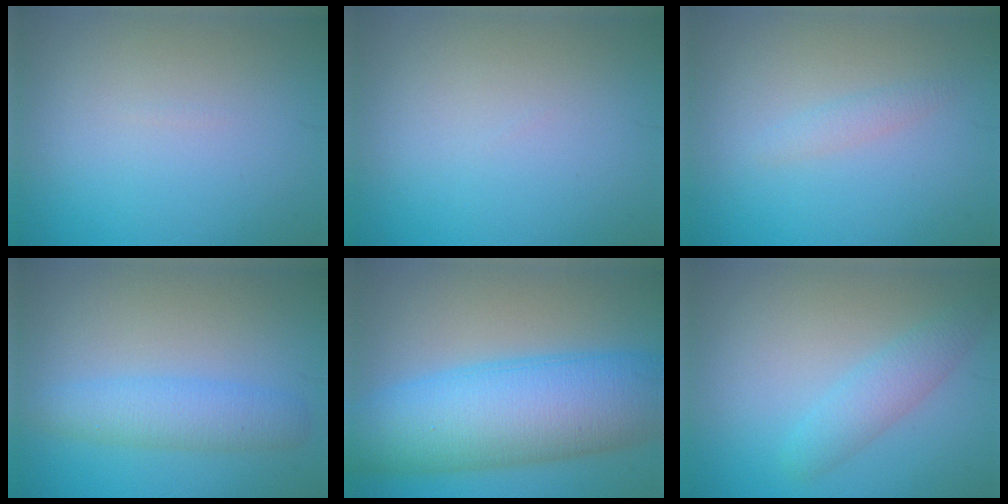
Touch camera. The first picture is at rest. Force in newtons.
{"total": 0.0}
{"total": 1.0, "press": 1.0, "slide": 0.1}
{"total": 3.3, "press": 3.3, "slide": 0.0}
{"total": 11.9, "press": 11.9, "slide": 0.0}
{"total": 2.5, "press": 2.5, "slide": 0.1}